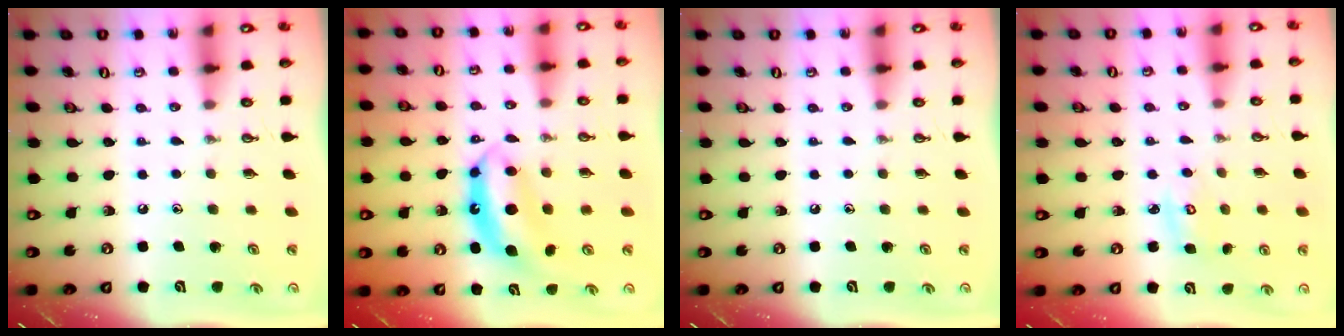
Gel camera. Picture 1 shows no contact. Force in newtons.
{"total": 7.1, "press": 7.0, "slide": 0.6}
{"total": 0.0}
{"total": 4.5, "press": 4.5, "slide": 0.4}